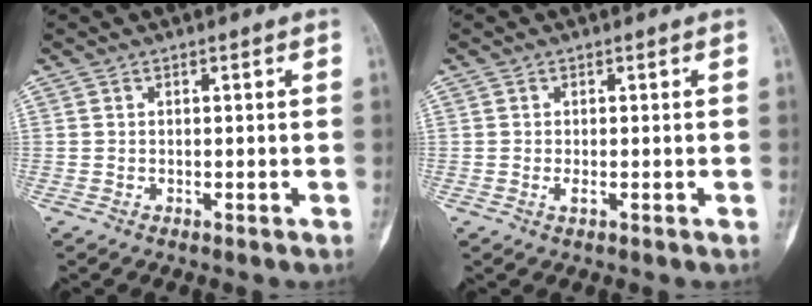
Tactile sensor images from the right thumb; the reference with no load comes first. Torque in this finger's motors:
{"motor_torque": [-0.29, 0.10, -0.02, 0.02, -0.01]}